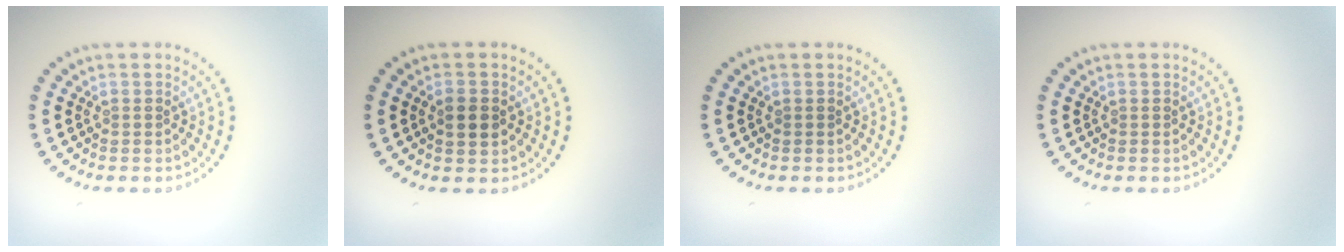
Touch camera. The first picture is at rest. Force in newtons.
{"total": 2.3, "press": 2.3, "slide": 0.0}
{"total": 0.0}
{"total": 0.0}